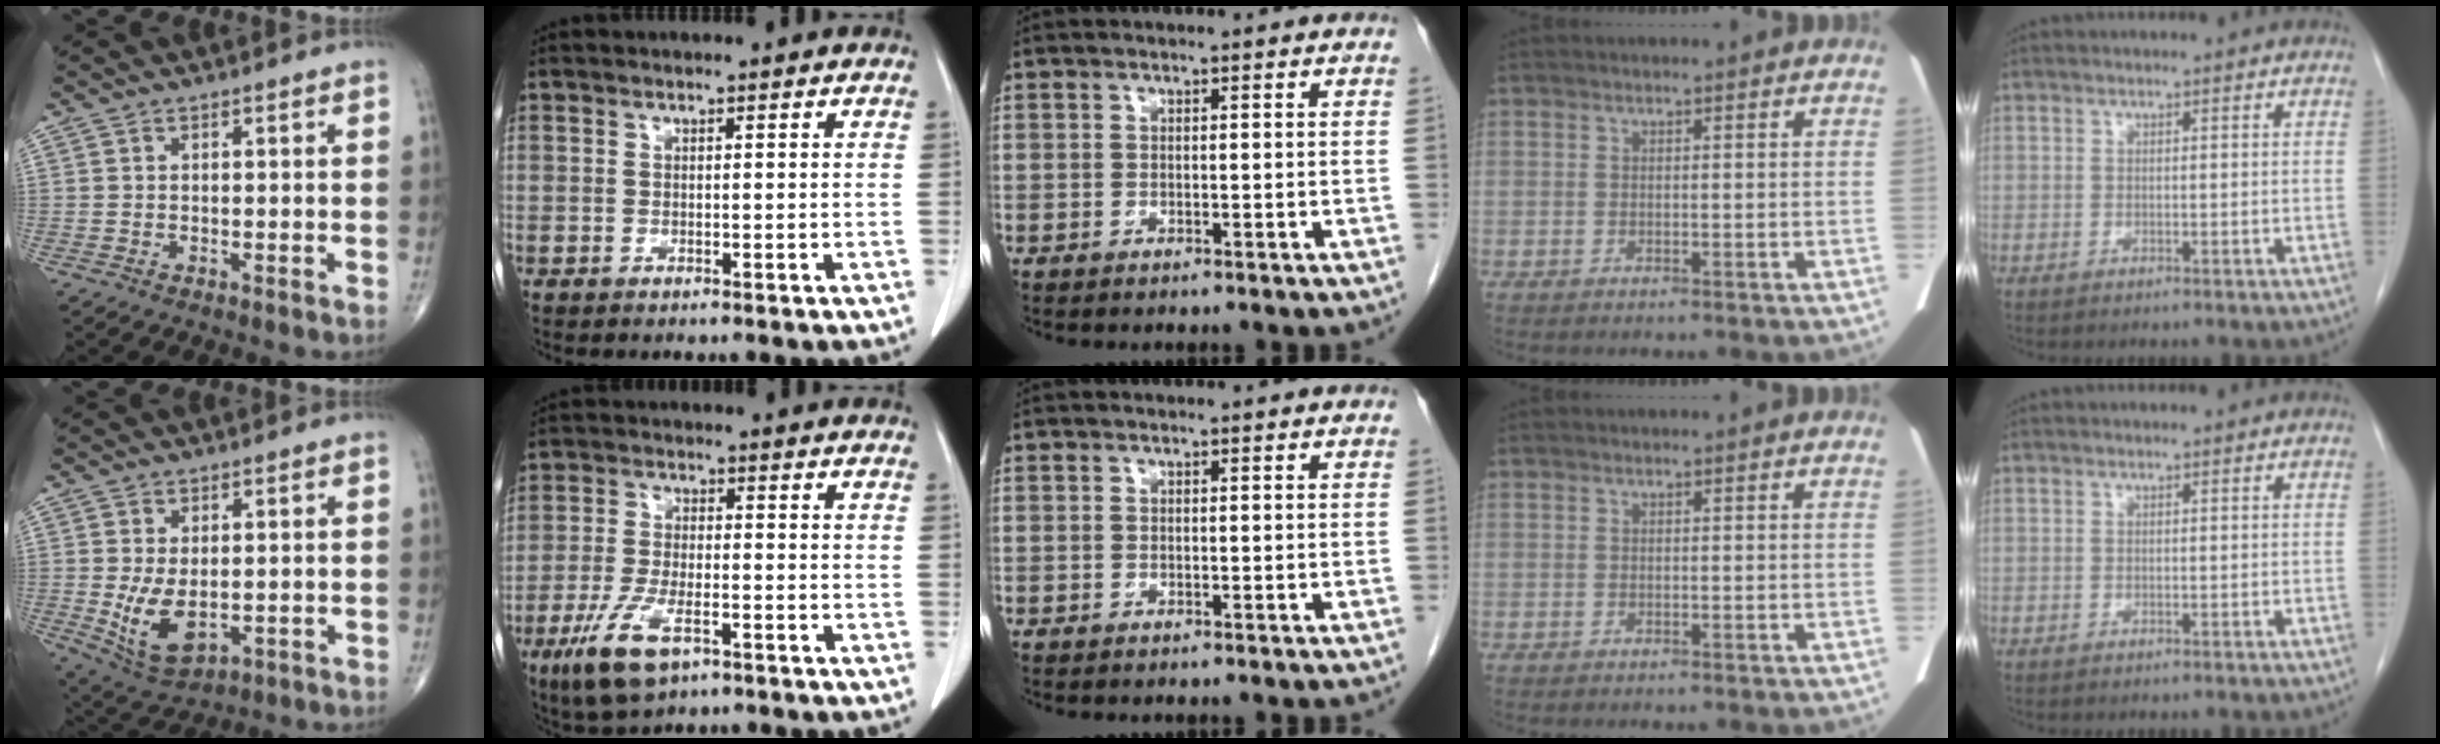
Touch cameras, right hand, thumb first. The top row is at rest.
{"thumb": {"total": 8.7, "force": [-1.0, 4.9, 7.1], "torque": [-0.127, -0.015, 0.001]}, "index": {"total": 9.1, "force": [-5.0, 3.2, 6.9], "torque": [-0.146, -0.017, -0.087]}}